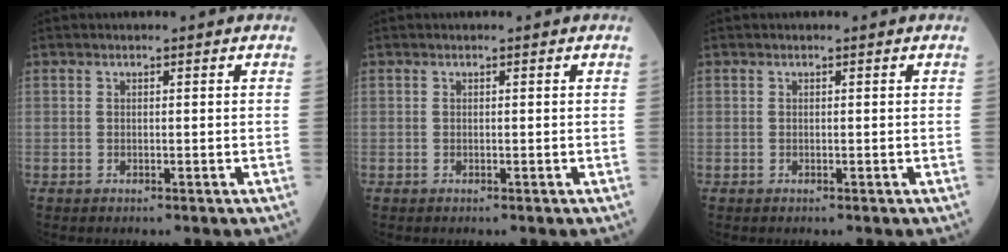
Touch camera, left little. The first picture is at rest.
{"total": 0.0}
{"total": 0.0}